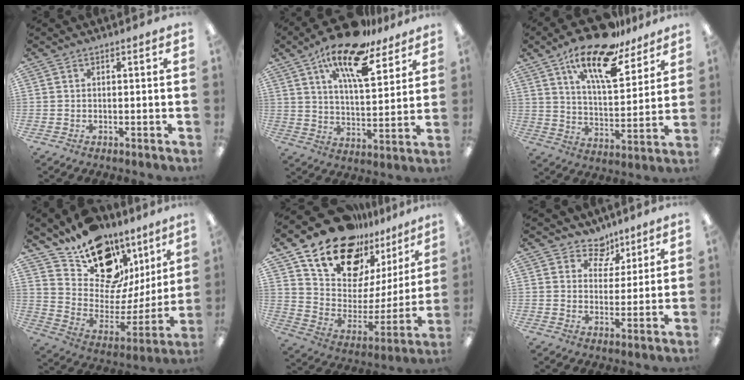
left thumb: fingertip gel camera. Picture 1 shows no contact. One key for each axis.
{"total": 16.9, "fx": 12.0, "fy": 5.7, "fz": 10.5, "tx": -0.178, "ty": -0.067, "tz": 0.202}
{"total": 18.6, "fx": 13.2, "fy": 6.5, "fz": 11.4, "tx": -0.190, "ty": -0.078, "tz": 0.222}
{"total": 15.9, "fx": 12.3, "fy": 8.0, "fz": 6.1, "tx": -0.106, "ty": -0.106, "tz": 0.220}
{"total": 19.6, "fx": 15.6, "fy": 9.6, "fz": 7.0, "tx": -0.134, "ty": -0.115, "tz": 0.279}
{"total": 7.0, "fx": 5.0, "fy": 4.7, "fz": 1.5, "tx": -0.014, "ty": -0.036, "tz": 0.089}